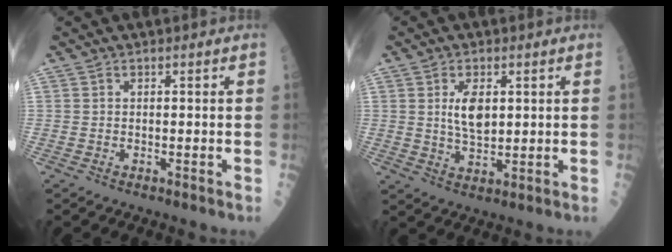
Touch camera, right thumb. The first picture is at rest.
{"total": 5.9, "force": [1.4, 3.0, 5.0], "torque": [-0.077, -0.012, 0.029]}